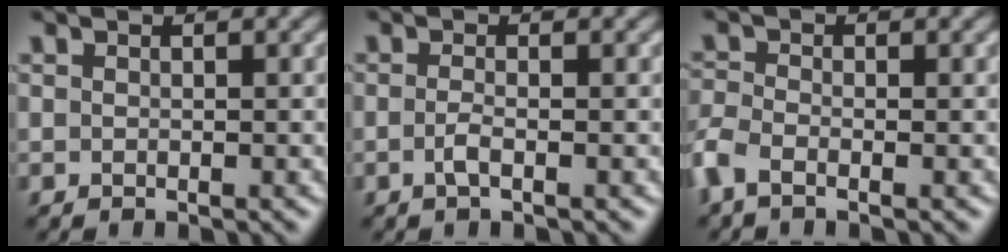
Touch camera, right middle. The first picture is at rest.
{"total": 1.2, "force": [-0.5, 0.3, 1.1], "torque": [-0.023, -0.001, -0.012]}
{"total": 2.6, "force": [-1.7, 1.2, 1.6], "torque": [-0.044, -0.005, -0.050]}